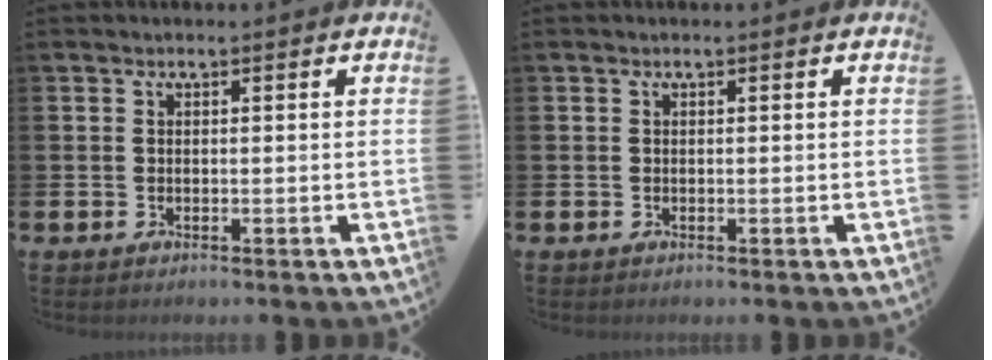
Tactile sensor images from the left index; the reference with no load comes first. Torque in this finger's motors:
{"motor_torque": [0.00, 0.00, 0.00, 0.00]}